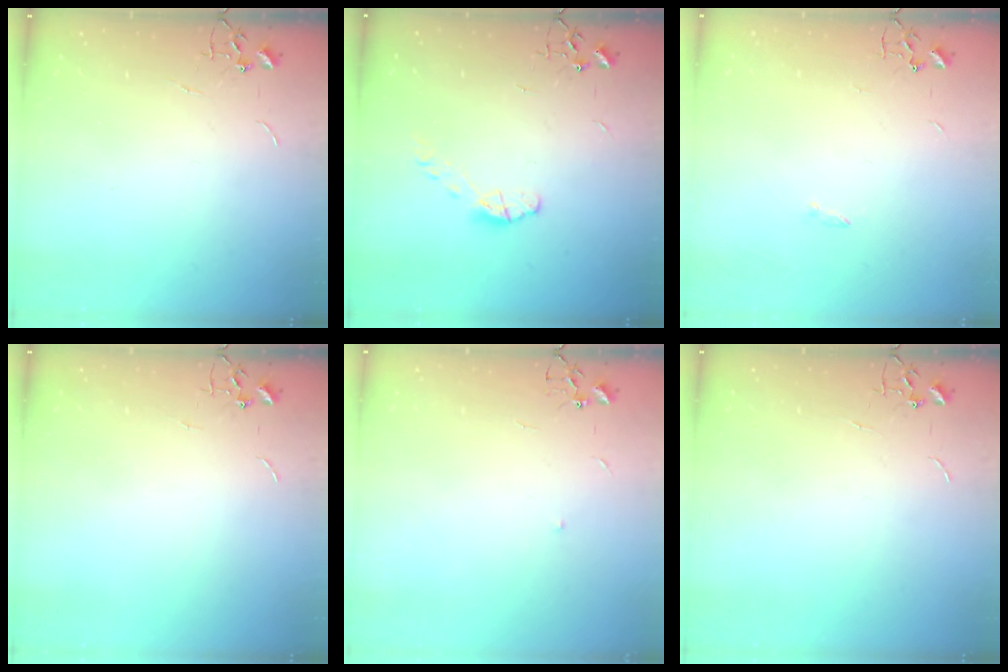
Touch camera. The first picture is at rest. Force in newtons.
{"total": 5.7, "press": 5.7, "slide": 0.2}
{"total": 1.1, "press": 1.0, "slide": 0.3}
{"total": 0.0}
{"total": 4.2, "press": 4.1, "slide": 1.0}
{"total": 0.0}